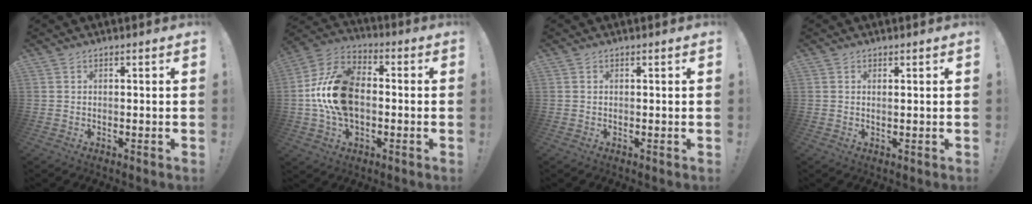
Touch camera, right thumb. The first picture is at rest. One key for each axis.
{"total": 19.5, "fx": -1.2, "fy": 13.0, "fz": 14.5, "tx": -0.259, "ty": 0.031, "tz": -0.011}
{"total": 0.0}
{"total": 1.0, "fx": 0.8, "fy": -0.1, "fz": 0.7, "tx": 0.002, "ty": -0.006, "tz": 0.011}